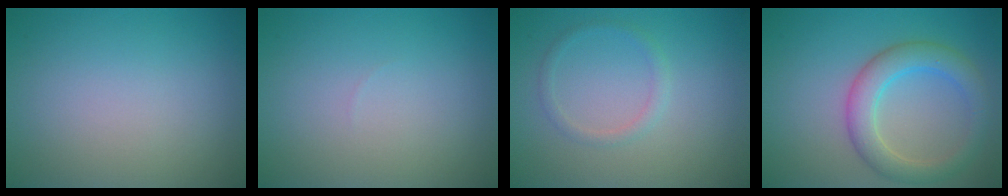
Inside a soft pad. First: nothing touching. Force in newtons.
{"total": 0.0}
{"total": 1.2, "press": 1.2, "slide": 0.0}
{"total": 4.4, "press": 4.4, "slide": 0.3}